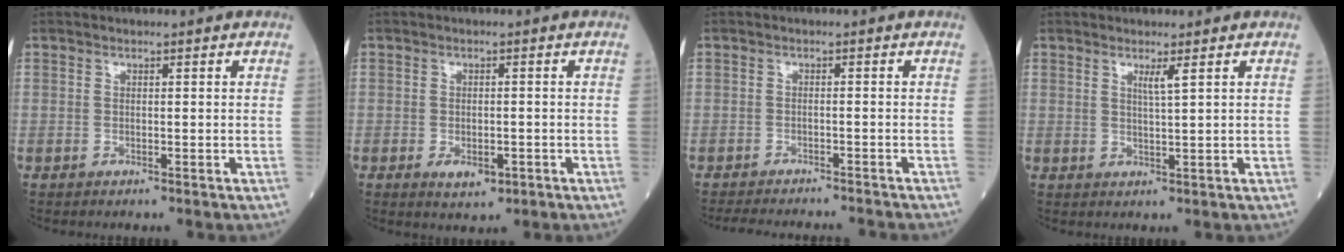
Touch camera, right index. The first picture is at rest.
{"total": 3.3, "force": [-1.5, 1.8, 2.4], "torque": [-0.033, 0.000, -0.012]}
{"total": 9.9, "force": [-9.3, 1.5, 3.0], "torque": [-0.044, -0.004, -0.123]}
{"total": 1.9, "force": [1.0, -0.5, 1.5], "torque": [-0.030, -0.009, 0.020]}